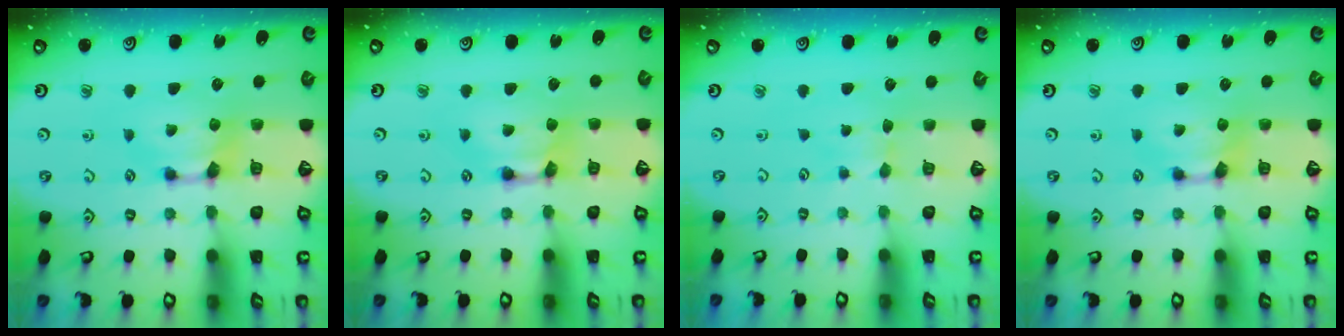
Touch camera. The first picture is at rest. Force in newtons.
{"total": 2.0, "press": 2.0, "slide": 0.1}
{"total": 2.4, "press": 2.3, "slide": 0.5}
{"total": 0.0}